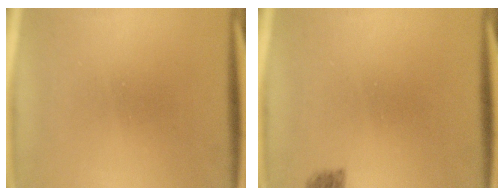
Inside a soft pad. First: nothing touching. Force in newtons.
{"total": 1.8}